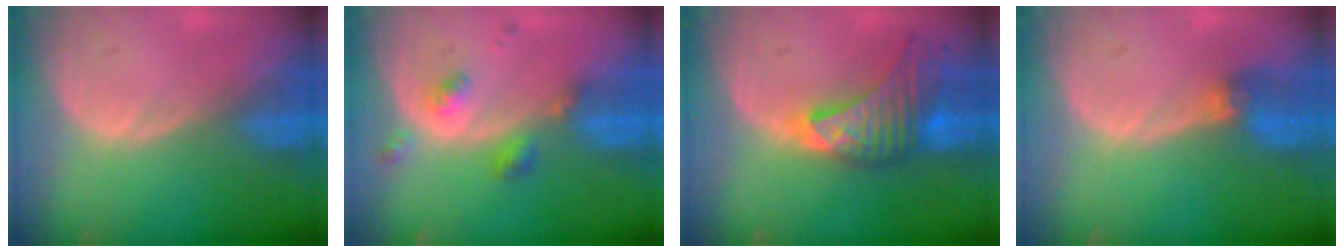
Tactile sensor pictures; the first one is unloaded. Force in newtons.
{"total": 4.5, "press": 4.0, "slide": 1.9}
{"total": 8.0, "press": 7.9, "slide": 1.4}
{"total": 2.8, "press": 2.6, "slide": 1.1}